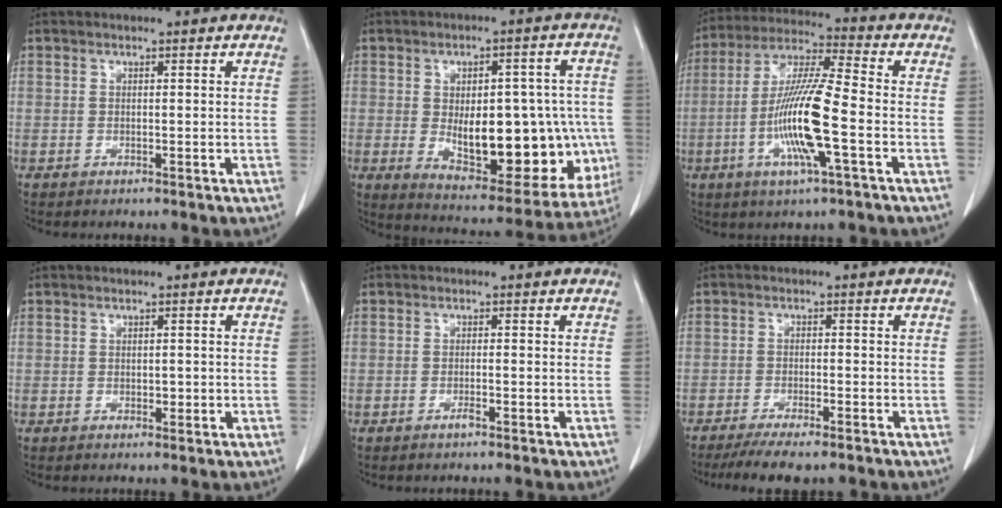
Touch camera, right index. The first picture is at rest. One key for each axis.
{"total": 20.7, "fx": -3.2, "fy": 9.3, "fz": 18.2, "tx": -0.215, "ty": 0.018, "tz": -0.013}
{"total": 13.9, "fx": -3.6, "fy": 0.7, "fz": 13.4, "tx": -0.270, "ty": -0.007, "tz": -0.072}
{"total": 1.2, "fx": -0.2, "fy": 0.8, "fz": 0.9, "tx": -0.011, "ty": 0.000, "tz": 0.000}
{"total": 1.1, "fx": -0.8, "fy": 0.0, "fz": 0.8, "tx": -0.019, "ty": 0.000, "tz": -0.013}
{"total": 8.1, "fx": -6.6, "fy": 1.4, "fz": 4.6, "tx": -0.064, "ty": -0.014, "tz": -0.102}